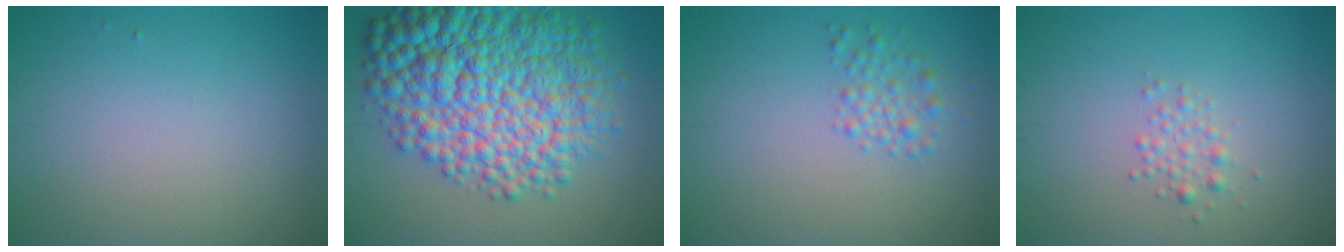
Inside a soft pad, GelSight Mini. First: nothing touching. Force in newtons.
{"total": 13.8, "press": 13.8, "slide": 0.3}
{"total": 1.8, "press": 1.8, "slide": 0.1}
{"total": 1.4, "press": 1.4, "slide": 0.1}